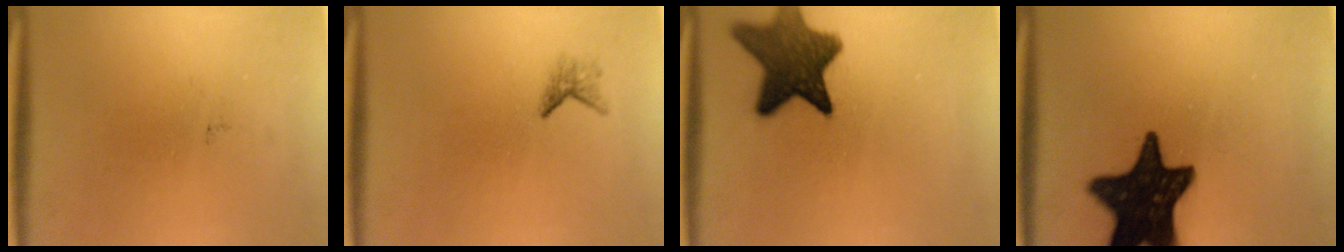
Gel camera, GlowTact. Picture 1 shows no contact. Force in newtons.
{"total": 1.2}
{"total": 10.7}
{"total": 18.1}